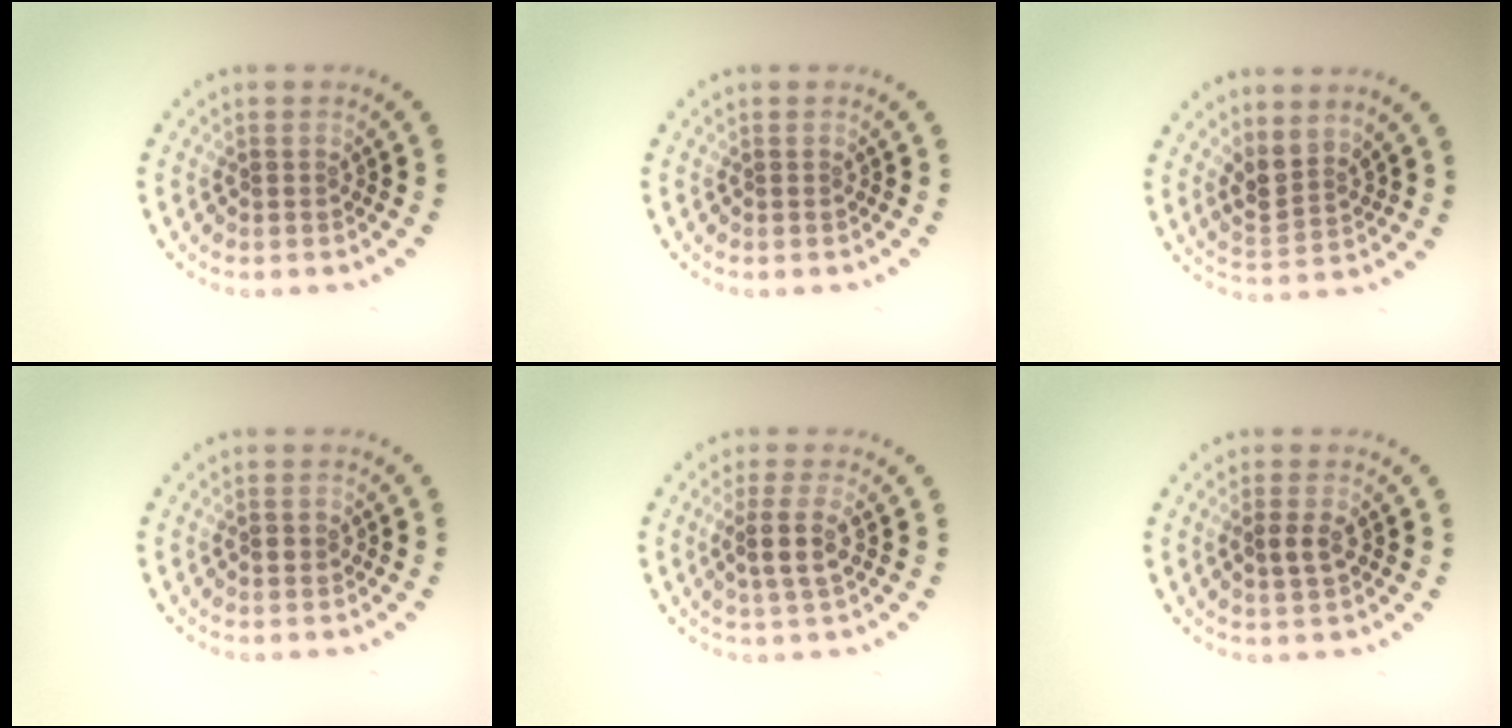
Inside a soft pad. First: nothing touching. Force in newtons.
{"total": 0.0}
{"total": 2.7, "press": 2.0, "slide": 1.8}
{"total": 1.1, "press": 1.1, "slide": 0.1}
{"total": 2.6, "press": 2.1, "slide": 1.5}
{"total": 1.9, "press": 1.8, "slide": 0.4}